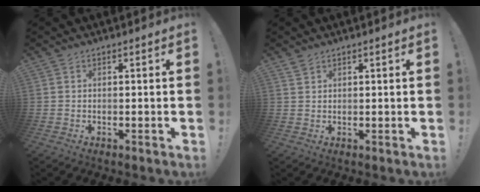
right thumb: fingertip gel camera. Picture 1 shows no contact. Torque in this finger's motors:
{"motor_torque": [0.15, -0.01, 0.14, -0.04, -0.05]}